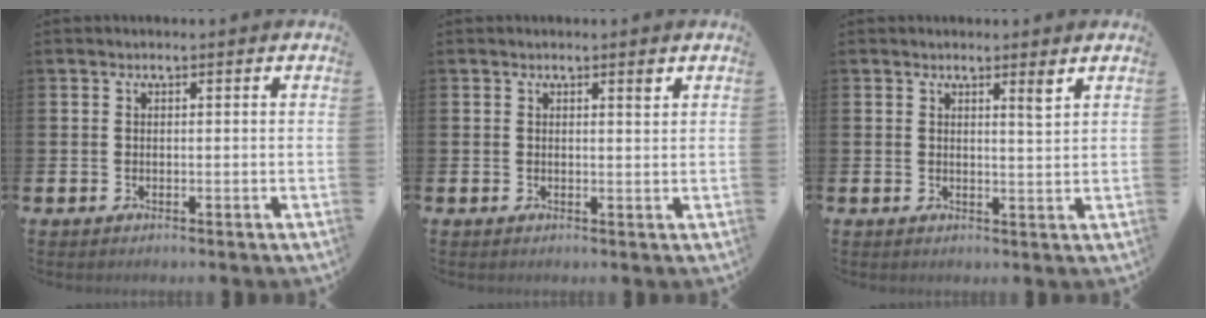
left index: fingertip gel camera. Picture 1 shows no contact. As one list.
[{"total": 1.6, "force": [1.2, 0.1, 1.0], "torque": [-0.006, -0.004, 0.019]}, {"total": 2.4, "force": [2.0, 0.0, 1.3], "torque": [-0.015, -0.010, 0.031]}]